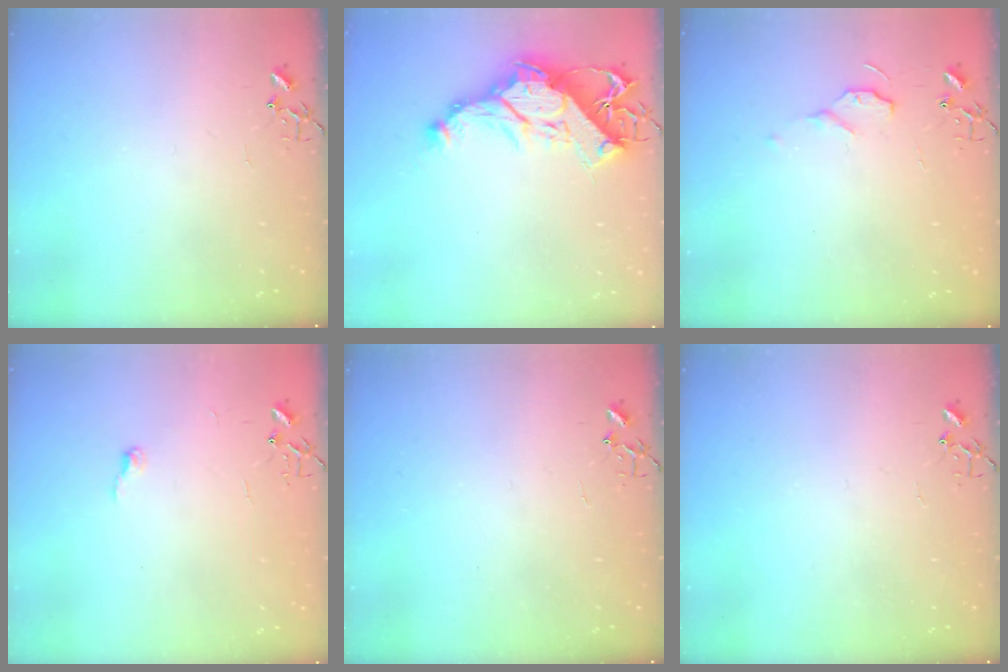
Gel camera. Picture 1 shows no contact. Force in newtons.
{"total": 15.6, "press": 15.4, "slide": 2.1}
{"total": 7.0, "press": 6.9, "slide": 0.8}
{"total": 4.4, "press": 4.4, "slide": 0.4}
{"total": 0.0}
{"total": 0.0}